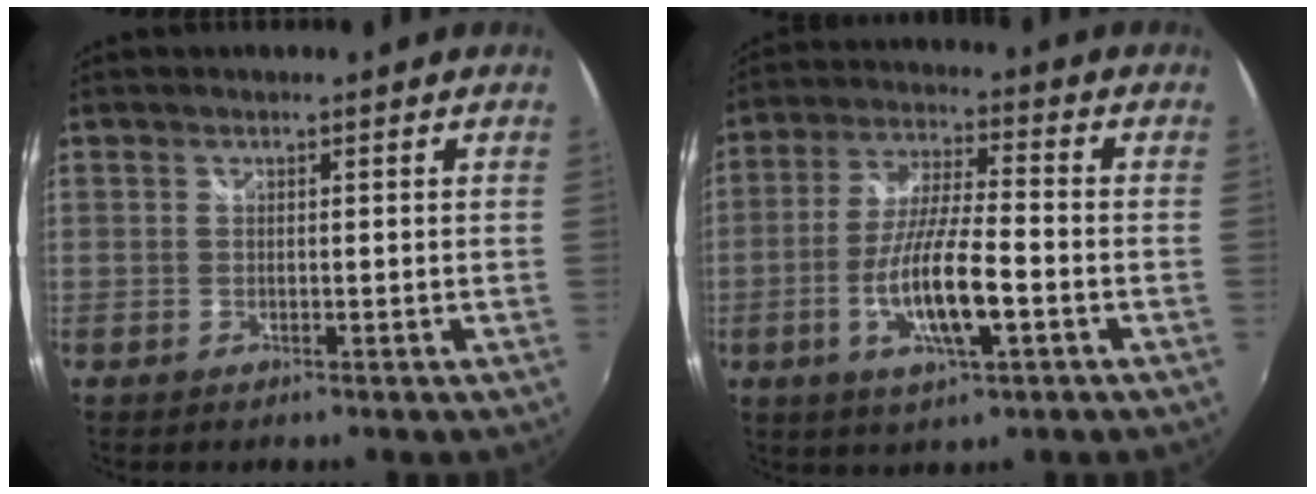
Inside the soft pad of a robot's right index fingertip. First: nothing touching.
{"total": 12.2, "force": [-4.0, 2.3, 11.3], "torque": [-0.226, -0.009, -0.074]}